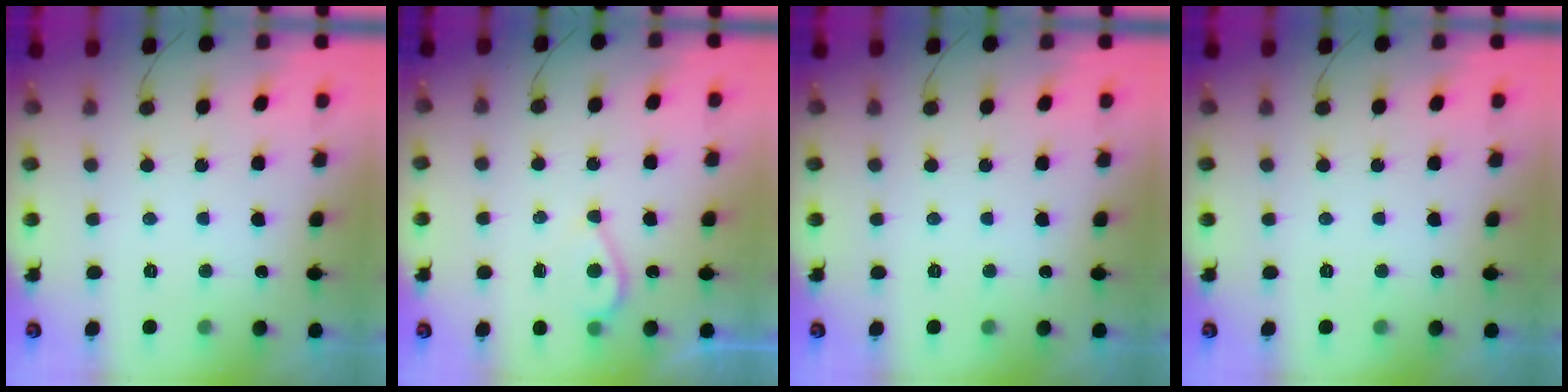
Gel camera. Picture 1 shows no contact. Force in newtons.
{"total": 3.7, "press": 3.2, "slide": 1.7}
{"total": 0.0}
{"total": 0.0}